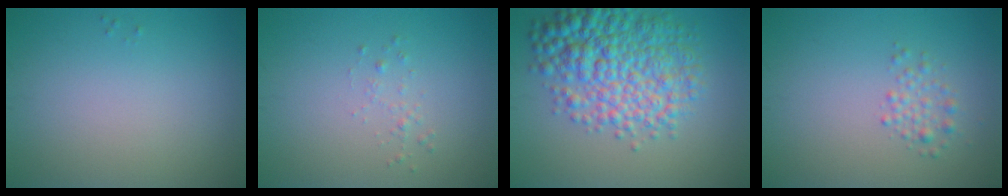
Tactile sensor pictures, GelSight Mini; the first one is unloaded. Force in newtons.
{"total": 0.8, "press": 0.8, "slide": 0.0}
{"total": 8.1, "press": 8.1, "slide": 0.1}
{"total": 1.6, "press": 1.6, "slide": 0.1}